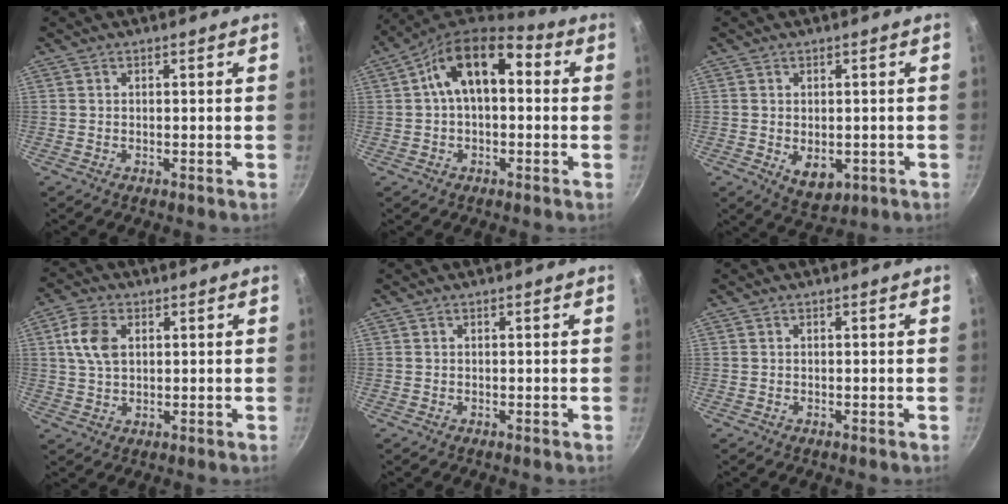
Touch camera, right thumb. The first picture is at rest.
{"total": 14.0, "force": [2.4, 8.1, 11.2], "torque": [-0.167, 0.036, 0.020]}
{"total": 6.0, "force": [-1.1, 4.1, 4.2], "torque": [-0.051, -0.007, -0.002]}
{"total": 6.9, "force": [1.7, 4.5, 4.9], "torque": [-0.087, 0.004, 0.031]}
{"total": 0.0}
{"total": 0.0}